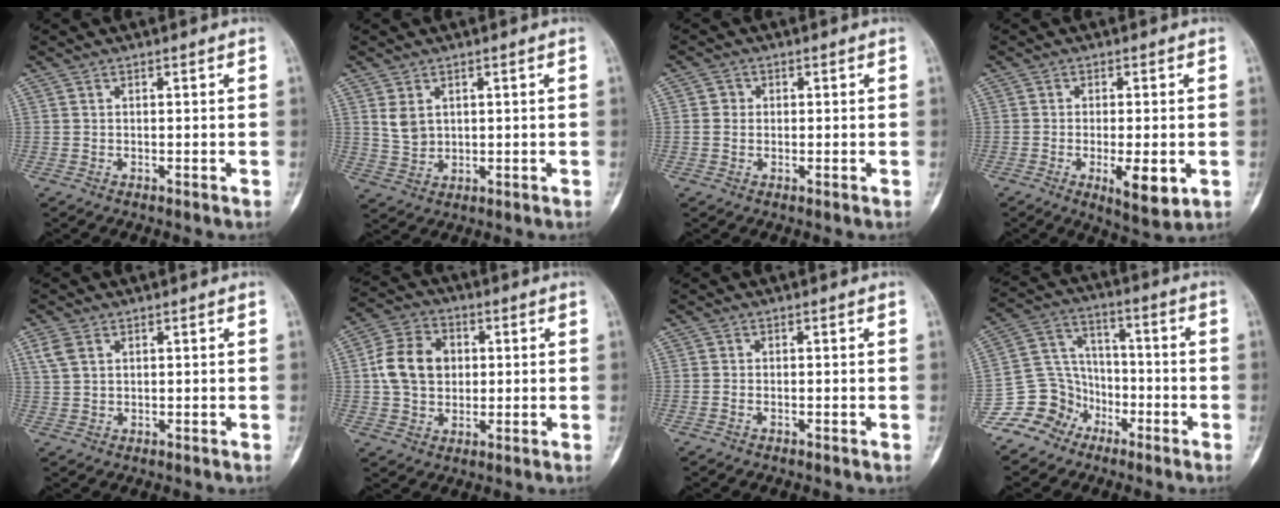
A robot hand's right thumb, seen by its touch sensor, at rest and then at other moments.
{"total": 4.1, "force": [1.5, 3.0, 2.3], "torque": [-0.038, -0.009, 0.040]}
{"total": 2.0, "force": [0.1, 1.9, 0.6], "torque": [0.001, 0.005, 0.000]}
{"total": 7.4, "force": [-2.0, 2.4, 6.7], "torque": [-0.102, -0.016, -0.026]}
{"total": 3.4, "force": [1.5, 2.2, 2.1], "torque": [-0.049, 0.004, 0.039]}
{"total": 11.3, "force": [1.1, 8.9, 6.8], "torque": [-0.099, 0.010, 0.014]}
{"total": 0.6, "force": [-0.3, 0.3, 0.3], "torque": [-0.007, 0.002, -0.006]}
{"total": 11.1, "force": [-6.6, 8.8, 1.2], "torque": [0.015, 0.080, -0.129]}